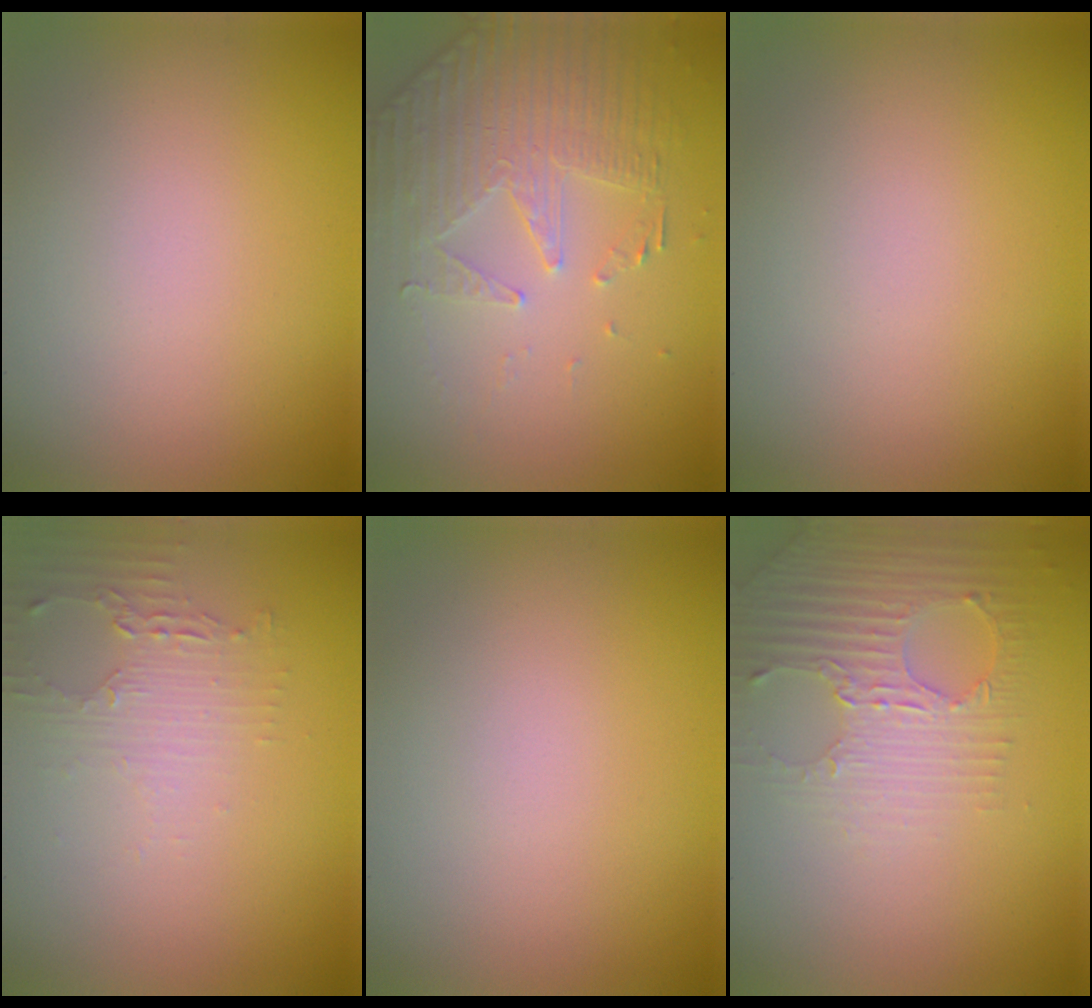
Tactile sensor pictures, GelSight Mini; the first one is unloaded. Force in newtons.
{"total": 4.7, "press": 3.4, "slide": 3.2}
{"total": 0.0}
{"total": 1.8, "press": 1.8, "slide": 0.4}
{"total": 0.0}
{"total": 2.8, "press": 2.7, "slide": 0.9}